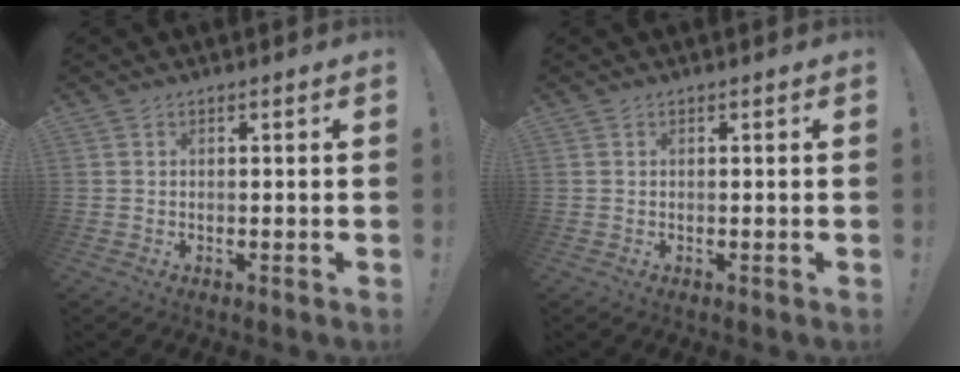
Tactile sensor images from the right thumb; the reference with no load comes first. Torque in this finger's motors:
{"motor_torque": [-0.01, -0.17, -0.06, 0.14, 0.00]}